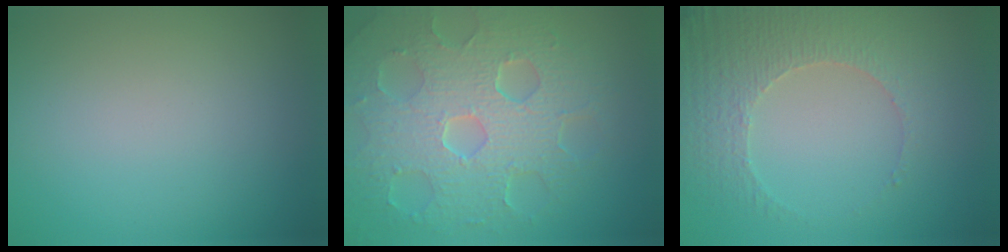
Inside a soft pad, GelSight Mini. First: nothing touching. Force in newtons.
{"total": 8.6, "press": 6.1, "slide": 6.1}
{"total": 4.7, "press": 3.6, "slide": 3.0}